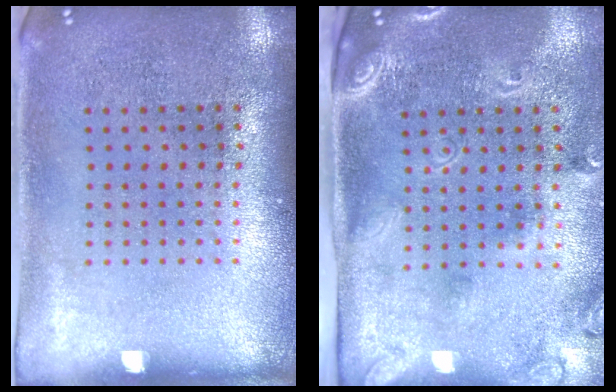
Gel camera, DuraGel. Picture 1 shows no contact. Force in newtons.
{"total": 2.5, "press": 1.7, "slide": 1.8}